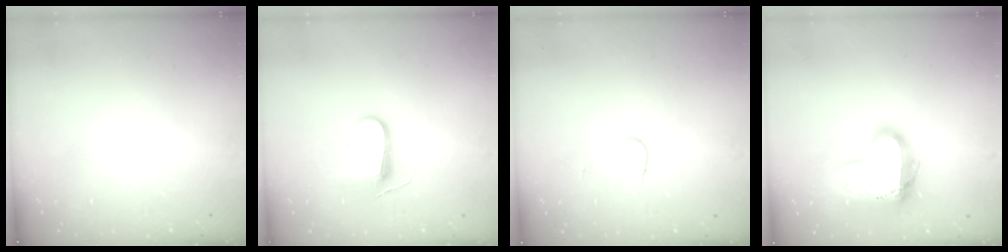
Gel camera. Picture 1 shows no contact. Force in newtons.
{"total": 8.7, "press": 8.7, "slide": 0.6}
{"total": 5.9, "press": 5.9, "slide": 0.5}
{"total": 16.3, "press": 16.3, "slide": 1.0}